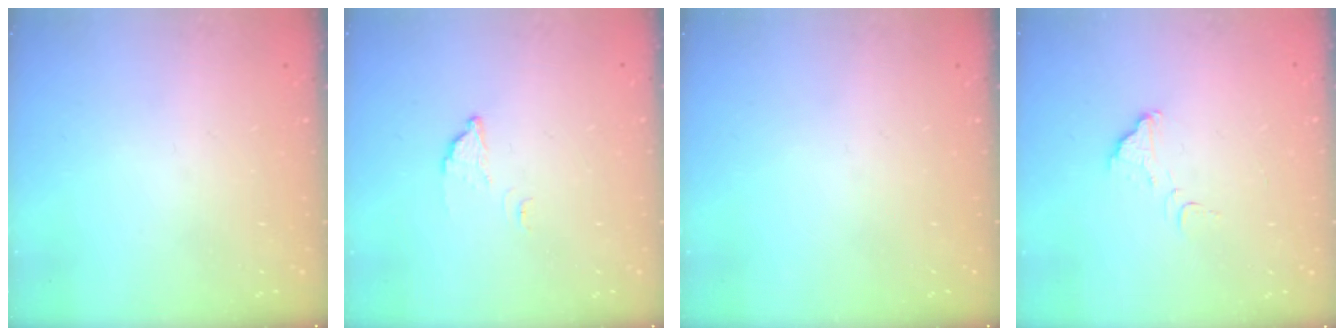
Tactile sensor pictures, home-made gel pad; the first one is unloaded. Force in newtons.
{"total": 2.5, "press": 2.5, "slide": 0.1}
{"total": 0.0}
{"total": 2.9, "press": 2.9, "slide": 0.1}